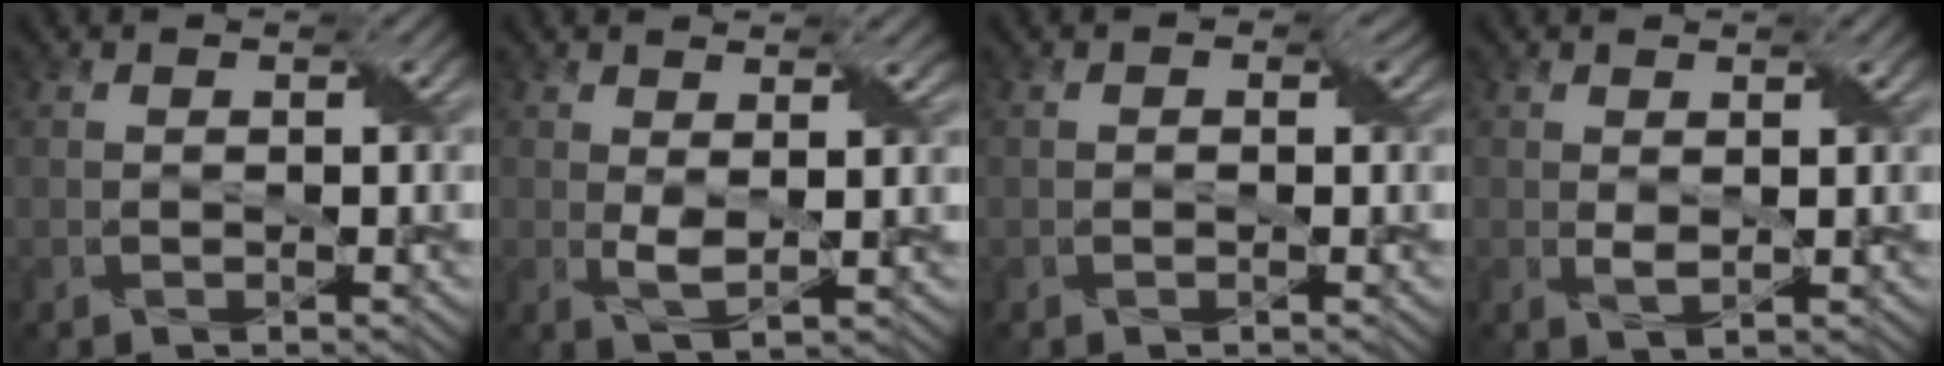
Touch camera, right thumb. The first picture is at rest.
{"total": 3.0, "force": [1.0, 1.2, 2.6], "torque": [-0.059, -0.002, 0.022]}
{"total": 0.9, "force": [0.0, 0.8, 0.5], "torque": [-0.004, -0.002, -0.002]}
{"total": 1.4, "force": [0.6, 0.4, 1.2], "torque": [-0.028, -0.001, 0.015]}